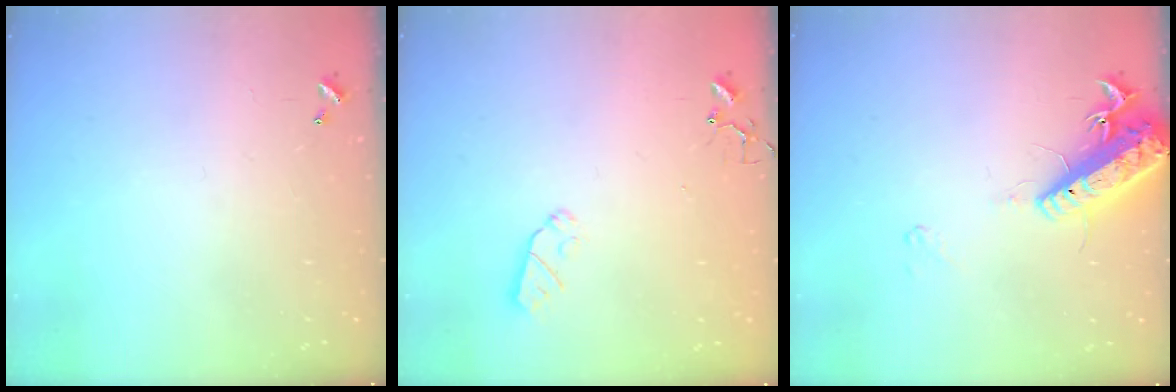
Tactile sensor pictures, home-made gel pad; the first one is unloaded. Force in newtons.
{"total": 5.5, "press": 5.5, "slide": 0.4}
{"total": 15.7, "press": 15.3, "slide": 3.5}